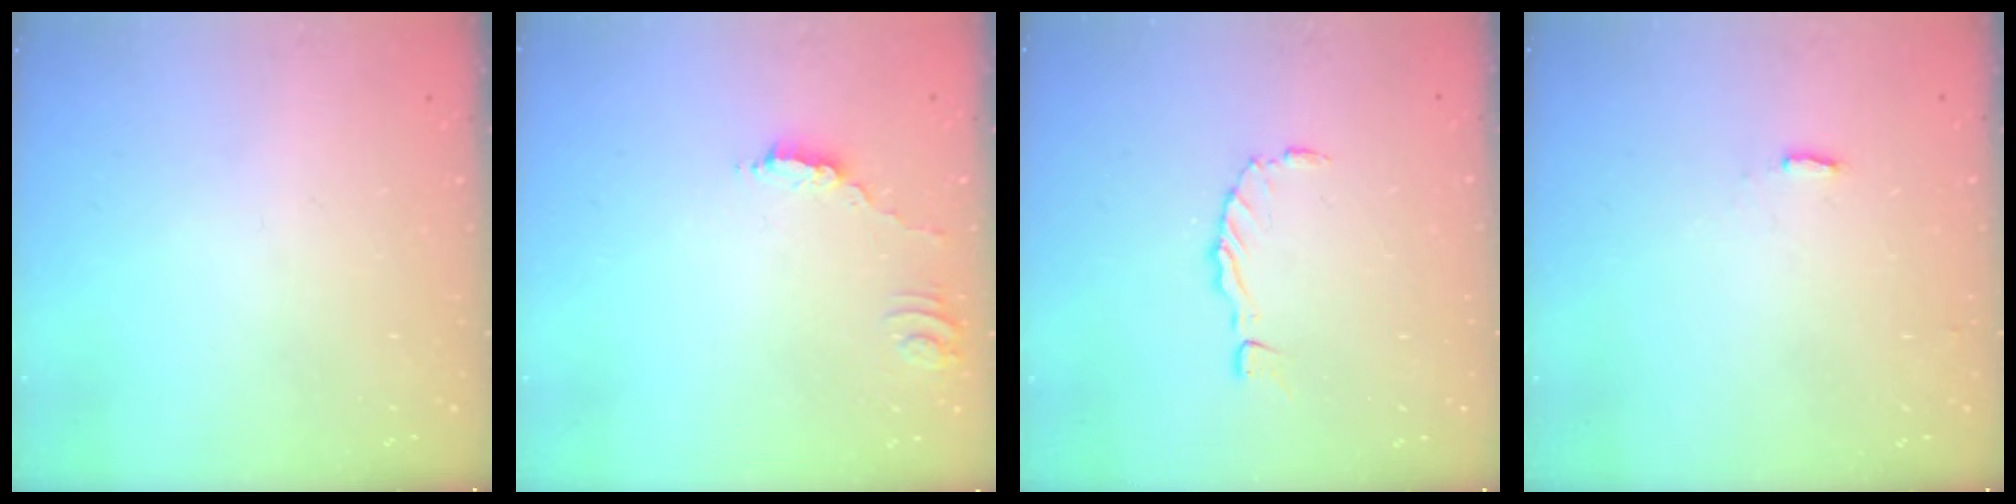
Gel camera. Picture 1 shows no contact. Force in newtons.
{"total": 1.8, "press": 1.8, "slide": 0.1}
{"total": 0.0}
{"total": 2.1, "press": 2.0, "slide": 0.4}